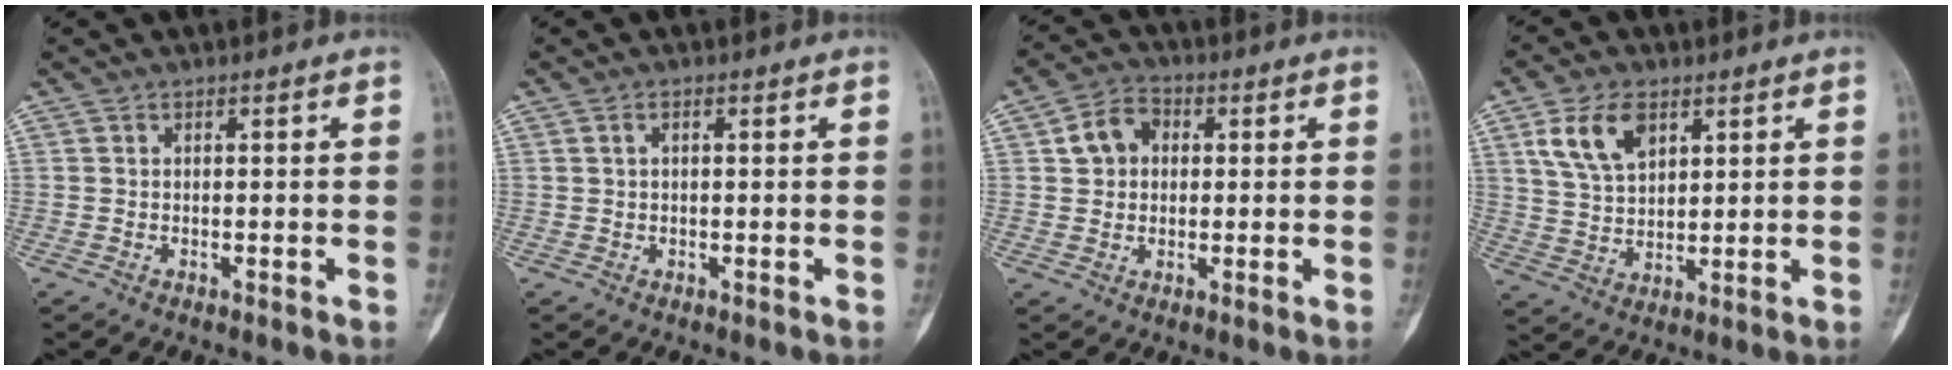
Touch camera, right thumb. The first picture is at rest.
{"total": 0.9, "force": [0.3, 0.4, 0.8], "torque": [-0.017, 0.004, 0.004]}
{"total": 6.3, "force": [1.2, 5.1, 3.5], "torque": [-0.045, 0.011, 0.013]}
{"total": 9.4, "force": [4.4, 5.6, 6.2], "torque": [-0.104, -0.013, 0.089]}